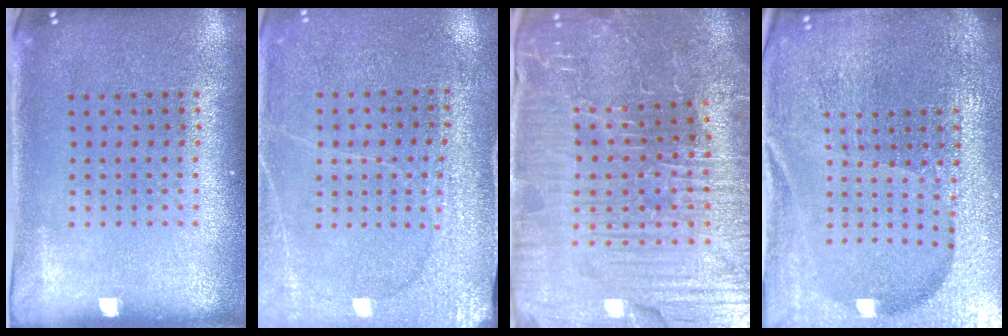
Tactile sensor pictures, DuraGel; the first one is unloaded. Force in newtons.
{"total": 2.7, "press": 2.7, "slide": 0.4}
{"total": 5.5, "press": 5.3, "slide": 1.5}
{"total": 5.4, "press": 5.0, "slide": 2.1}